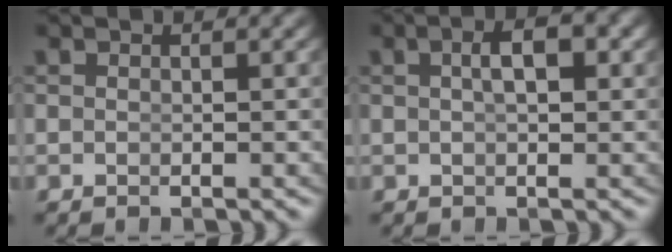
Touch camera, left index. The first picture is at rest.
{"total": 3.0, "force": [0.5, 0.8, 2.9], "torque": [-0.034, 0.004, 0.009]}